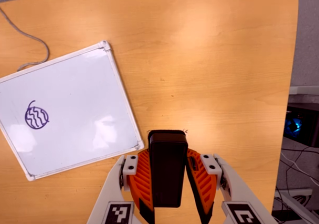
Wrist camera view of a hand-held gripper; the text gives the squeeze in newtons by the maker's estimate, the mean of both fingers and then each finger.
{"total": 6.3, "left": 4.9, "right": 7.7}